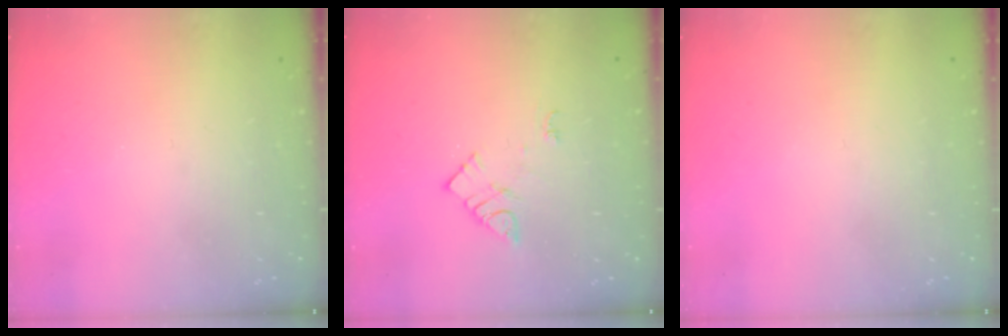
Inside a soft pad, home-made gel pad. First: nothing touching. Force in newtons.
{"total": 8.3, "press": 8.2, "slide": 0.5}
{"total": 0.0}